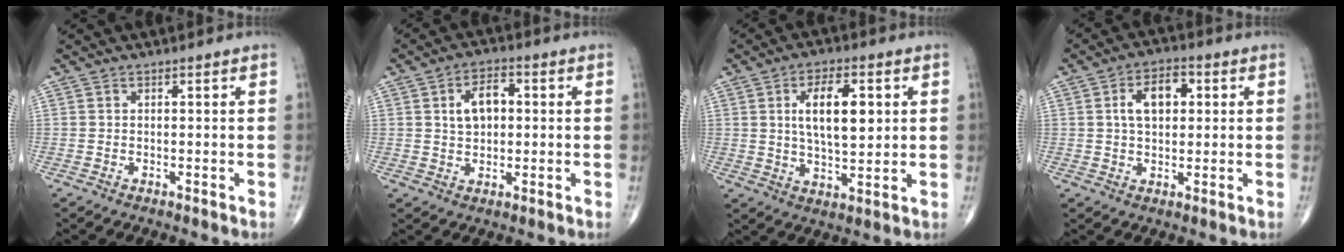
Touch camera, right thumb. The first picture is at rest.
{"total": 6.5, "force": [1.1, 4.1, 5.0], "torque": [-0.071, 0.010, 0.017]}
{"total": 11.0, "force": [2.5, 4.9, 9.5], "torque": [-0.144, -0.010, 0.044]}
{"total": 7.5, "force": [1.6, 4.5, 5.8], "torque": [-0.087, 0.011, 0.024]}